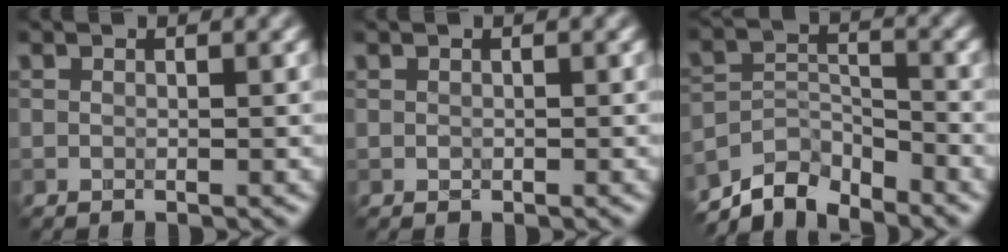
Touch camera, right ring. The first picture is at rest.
{"total": 0.0}
{"total": 5.4, "force": [-5.1, 1.6, 0.9], "torque": [-0.008, -0.002, -0.095]}